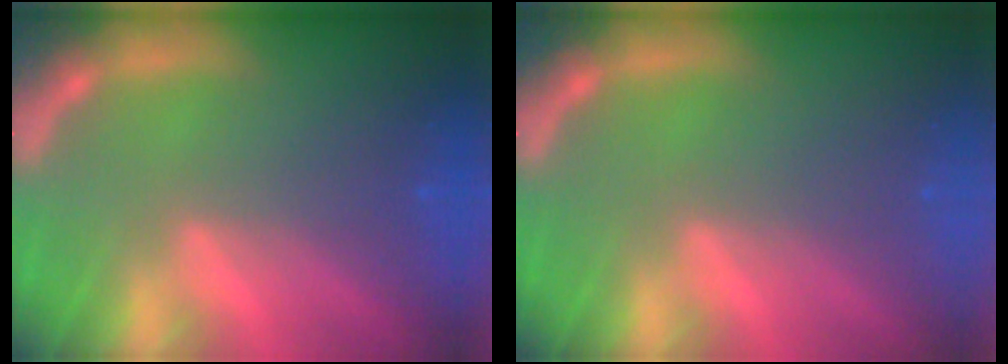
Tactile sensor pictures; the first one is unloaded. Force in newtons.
{"total": 0.0}